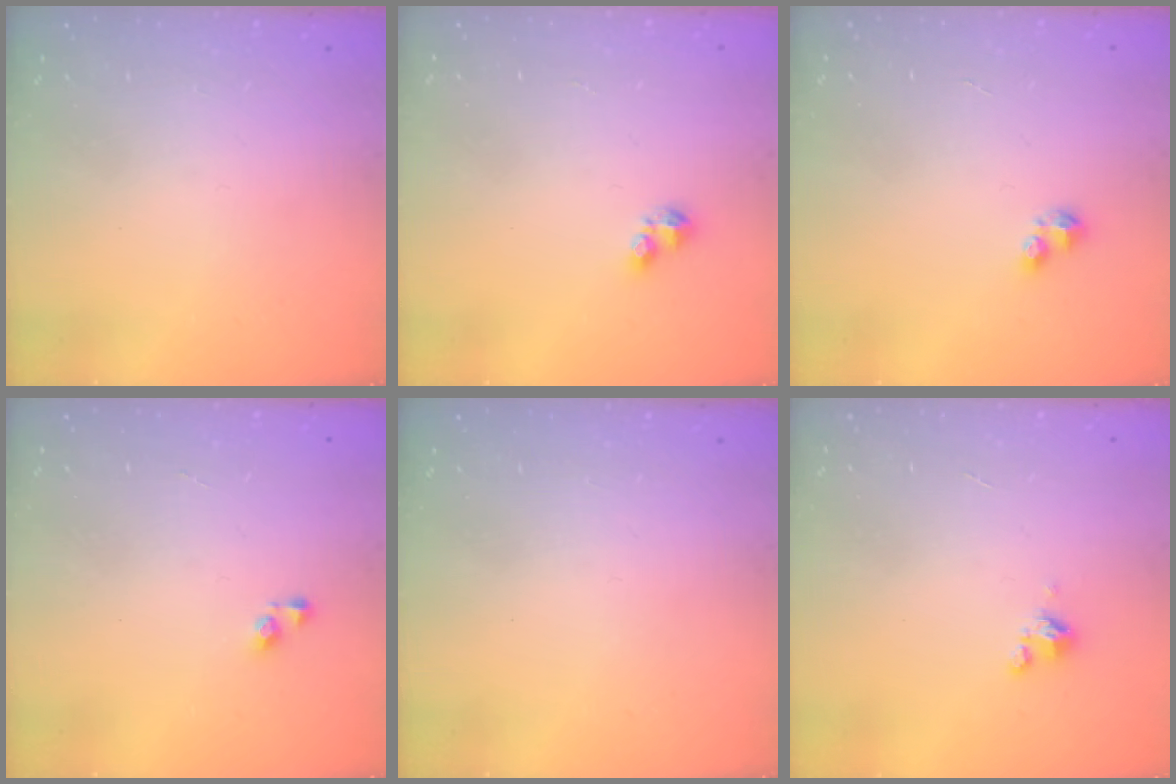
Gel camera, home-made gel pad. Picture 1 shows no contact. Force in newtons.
{"total": 4.0, "press": 3.9, "slide": 0.6}
{"total": 2.5, "press": 2.5, "slide": 0.4}
{"total": 3.4, "press": 3.4, "slide": 0.3}
{"total": 0.0}
{"total": 1.8, "press": 1.7, "slide": 0.4}